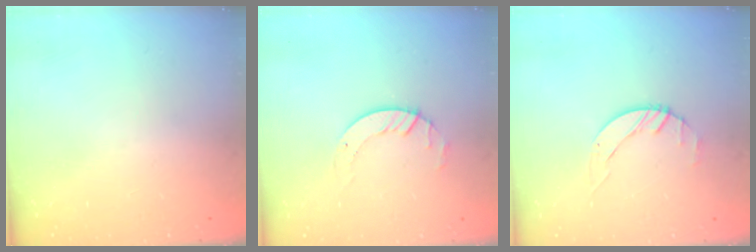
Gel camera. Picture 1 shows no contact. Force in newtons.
{"total": 3.3, "press": 3.3, "slide": 0.4}
{"total": 1.4, "press": 1.4, "slide": 0.2}